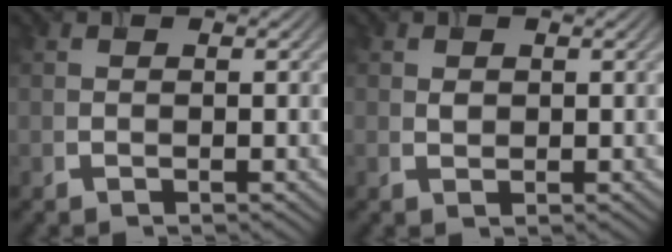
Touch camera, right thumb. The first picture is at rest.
{"total": 0.8, "force": [0.4, 0.6, 0.3], "torque": [-0.011, -0.001, 0.007]}